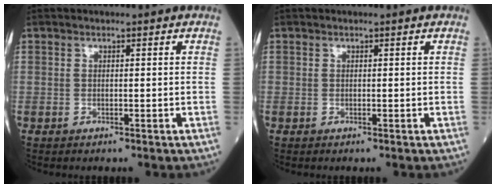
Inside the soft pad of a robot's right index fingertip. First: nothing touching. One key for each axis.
{"total": 0.0}